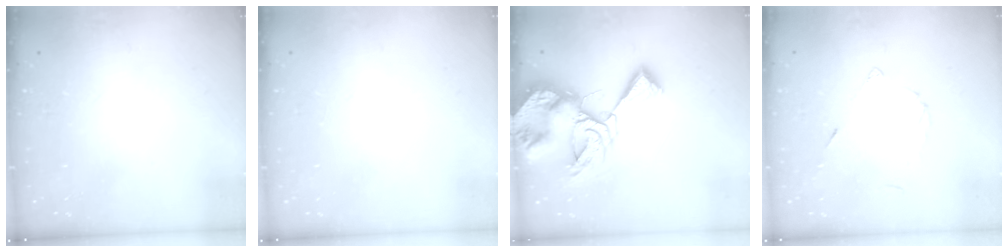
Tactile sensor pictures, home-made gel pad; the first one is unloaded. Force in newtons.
{"total": 1.9, "press": 1.9, "slide": 0.1}
{"total": 14.5, "press": 14.4, "slide": 1.6}
{"total": 6.0, "press": 6.0, "slide": 0.6}